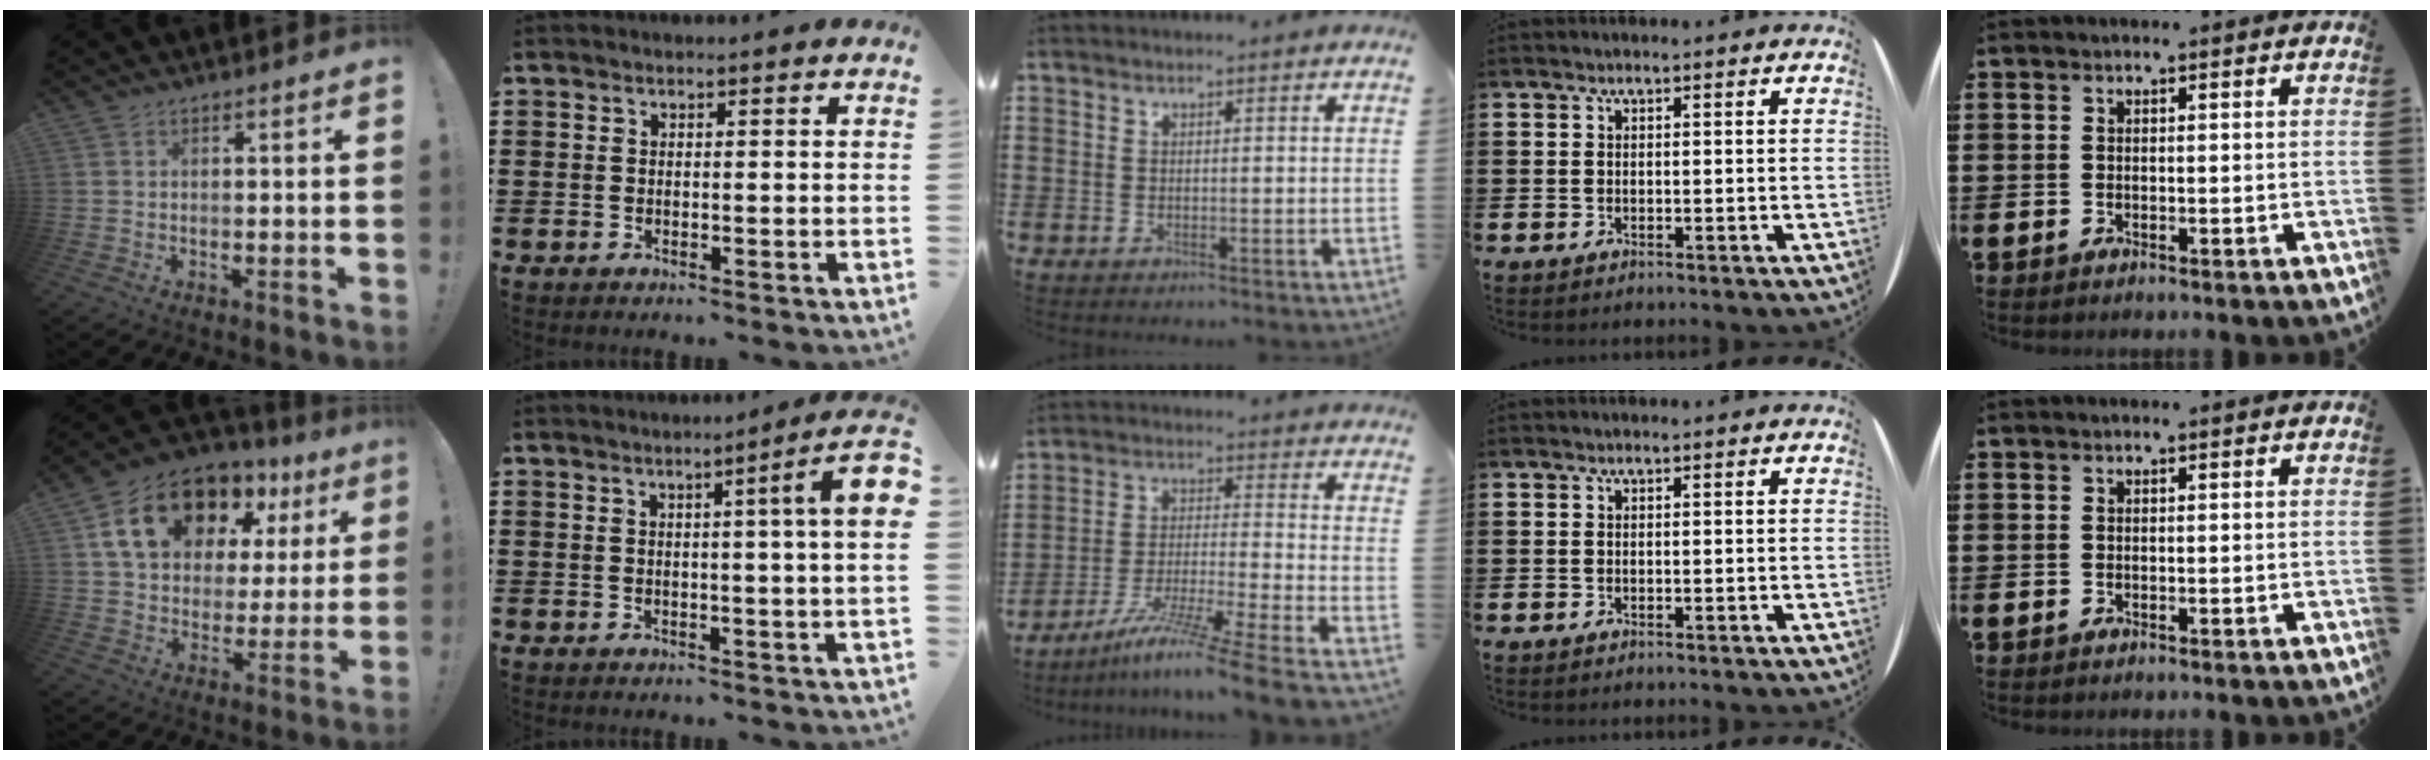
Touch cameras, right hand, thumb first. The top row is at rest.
{"thumb": {"total": 18.9, "force": [10.4, 12.0, 10.3], "torque": [-0.170, -0.043, 0.199]}, "index": {"total": 6.2, "force": [1.4, -0.1, 6.0], "torque": [-0.096, -0.013, 0.017]}, "middle": {"total": 10.8, "force": [-8.7, -1.0, 6.2], "torque": [-0.110, -0.003, -0.174]}}